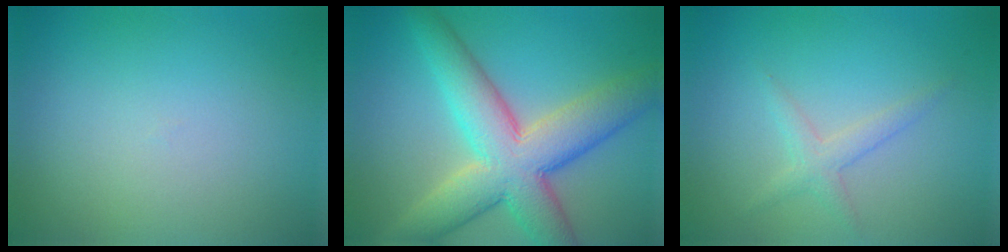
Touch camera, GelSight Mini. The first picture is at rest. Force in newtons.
{"total": 9.7, "press": 9.7, "slide": 0.2}
{"total": 1.8, "press": 1.8, "slide": 0.1}